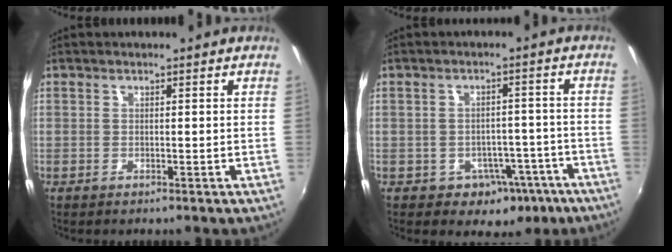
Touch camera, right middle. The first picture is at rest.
{"total": 8.0, "force": [-4.6, 5.9, 2.8], "torque": [-0.046, 0.027, -0.034]}